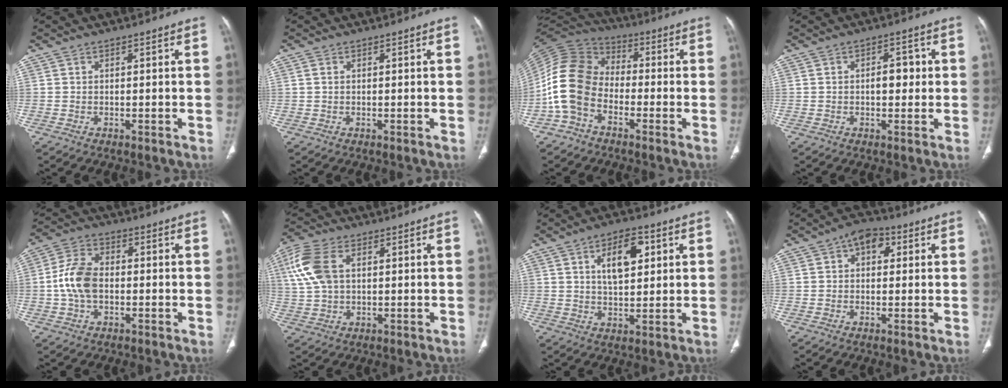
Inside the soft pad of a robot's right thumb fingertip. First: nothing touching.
{"total": 0.6, "force": [0.2, 0.4, 0.4], "torque": [-0.012, 0.002, 0.004]}
{"total": 13.4, "force": [-4.1, 9.6, 8.3], "torque": [-0.168, 0.049, -0.094]}
{"total": 4.0, "force": [0.1, 2.4, 3.2], "torque": [-0.032, 0.008, -0.001]}
{"total": 8.8, "force": [-0.7, 5.8, 6.6], "torque": [-0.131, 0.019, -0.019]}
{"total": 10.5, "force": [2.8, 6.3, 7.9], "torque": [-0.184, 0.012, 0.058]}
{"total": 9.2, "force": [3.1, 4.5, 7.4], "torque": [-0.092, -0.008, 0.052]}
{"total": 5.6, "force": [1.9, 3.8, 3.7], "torque": [-0.028, 0.012, 0.019]}